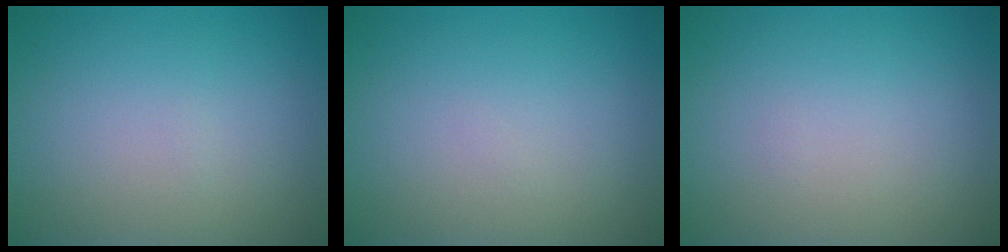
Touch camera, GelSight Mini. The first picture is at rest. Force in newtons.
{"total": 0.0}
{"total": 0.0}